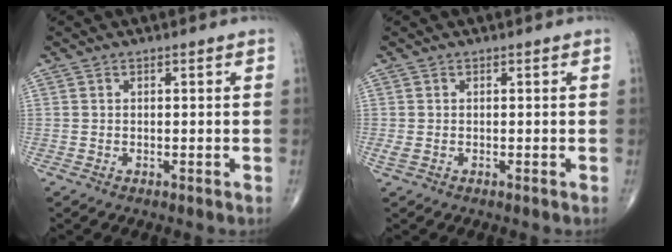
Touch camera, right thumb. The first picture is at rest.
{"total": 1.1, "force": [-0.2, 0.5, 0.9], "torque": [-0.027, -0.002, -0.003]}